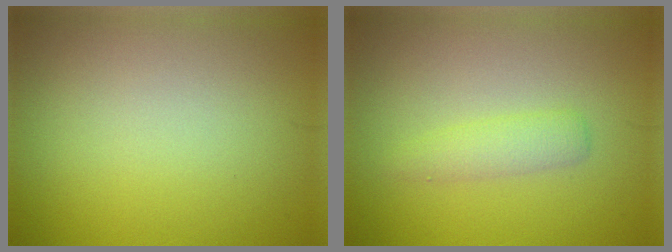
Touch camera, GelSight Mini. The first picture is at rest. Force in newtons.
{"total": 1.8, "press": 1.8, "slide": 0.1}